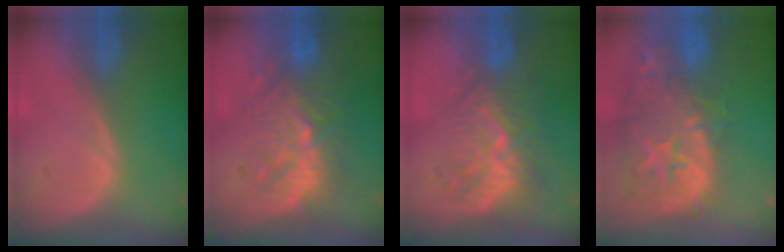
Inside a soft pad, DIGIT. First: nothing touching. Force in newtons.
{"total": 9.9, "press": 9.5, "slide": 2.5}
{"total": 9.5, "press": 8.6, "slide": 4.1}
{"total": 14.7, "press": 11.8, "slide": 8.8}